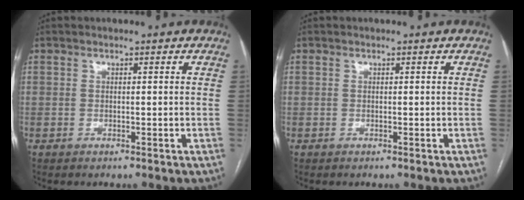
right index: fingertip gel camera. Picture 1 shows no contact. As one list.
[{"total": 0.0}]